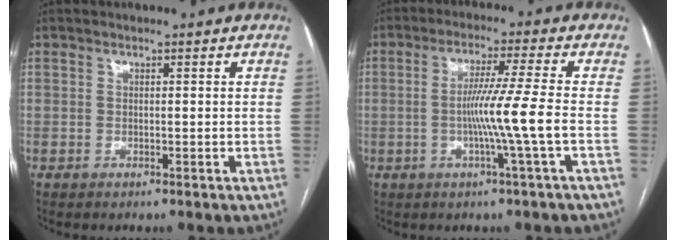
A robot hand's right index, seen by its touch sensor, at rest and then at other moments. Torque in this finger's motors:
{"motor_torque": [1.23, -0.41, 0.75, 0.20]}